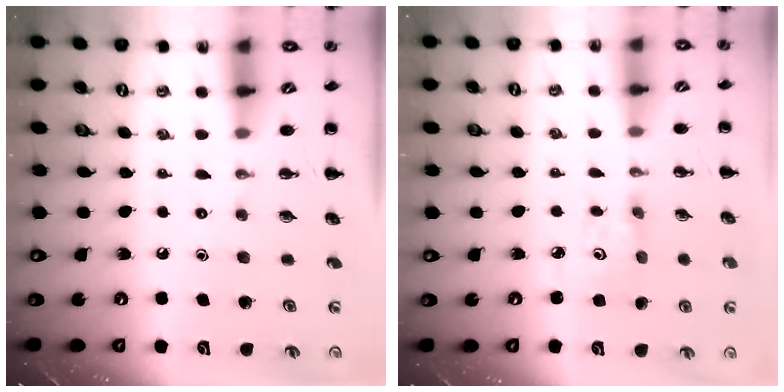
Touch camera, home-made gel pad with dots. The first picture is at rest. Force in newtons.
{"total": 2.6, "press": 2.6, "slide": 0.3}